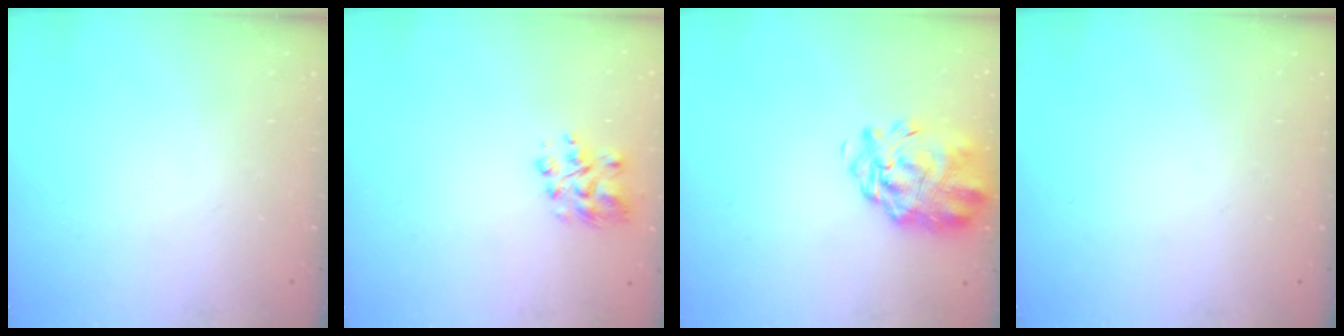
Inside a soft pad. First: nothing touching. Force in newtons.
{"total": 5.5, "press": 5.4, "slide": 0.8}
{"total": 5.4, "press": 4.6, "slide": 2.7}
{"total": 0.0}